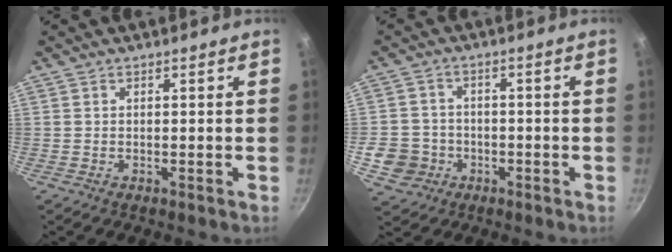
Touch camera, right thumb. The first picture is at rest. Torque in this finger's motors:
{"motor_torque": [0.62, 0.50, 0.05, -0.29, -0.01]}